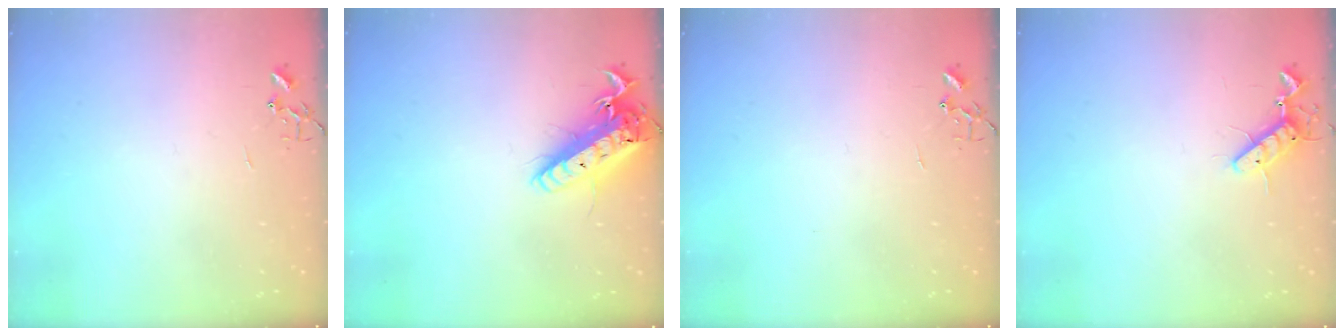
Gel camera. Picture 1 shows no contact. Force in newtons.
{"total": 18.2, "press": 18.0, "slide": 3.0}
{"total": 0.0}
{"total": 8.5, "press": 8.4, "slide": 1.5}